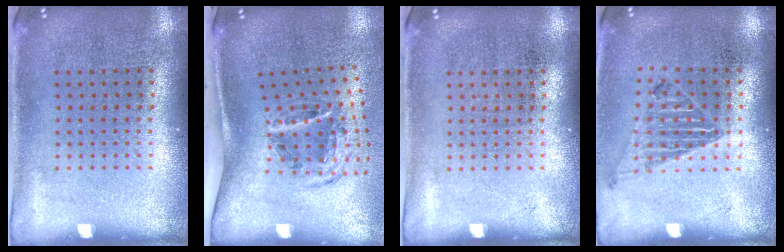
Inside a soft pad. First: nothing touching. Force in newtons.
{"total": 1.9, "press": 1.2, "slide": 1.4}
{"total": 0.0}
{"total": 1.0, "press": 1.0, "slide": 0.2}